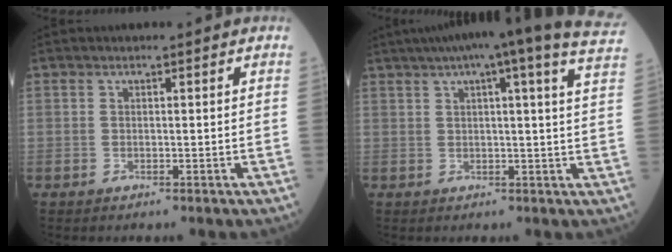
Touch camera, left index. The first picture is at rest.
{"total": 20.5, "force": [16.8, 0.6, 11.7], "torque": [-0.182, 0.011, 0.203]}